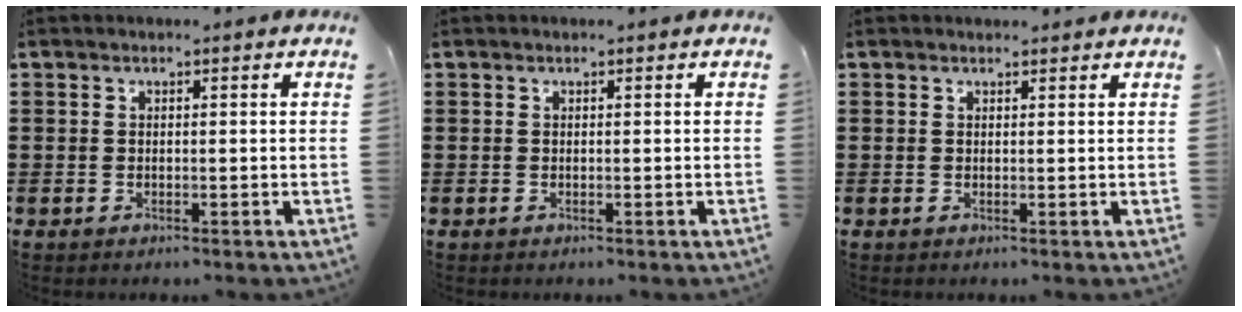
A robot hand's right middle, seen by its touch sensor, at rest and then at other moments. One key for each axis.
{"total": 0.0}
{"total": 0.6, "fx": 0.5, "fy": 0.1, "fz": -0.1, "tx": 0.006, "ty": -0.005, "tz": 0.009}